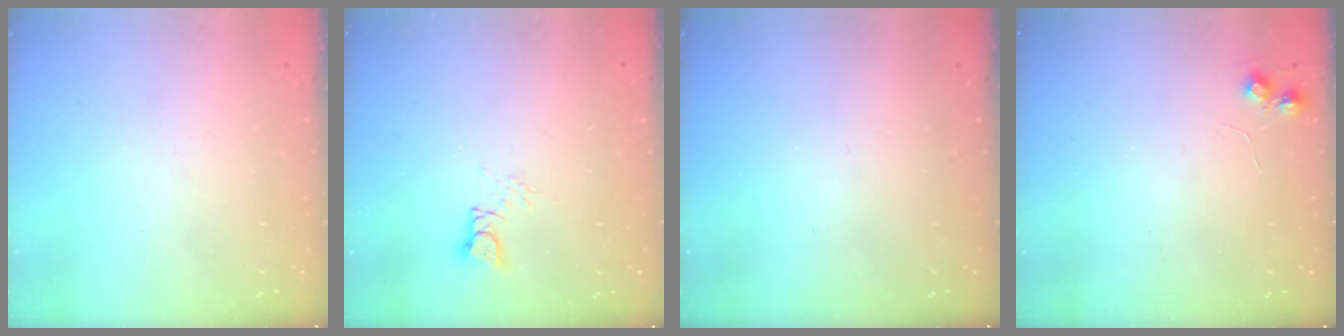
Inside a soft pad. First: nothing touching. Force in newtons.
{"total": 3.3, "press": 3.2, "slide": 0.4}
{"total": 0.0}
{"total": 4.9, "press": 4.9, "slide": 0.7}